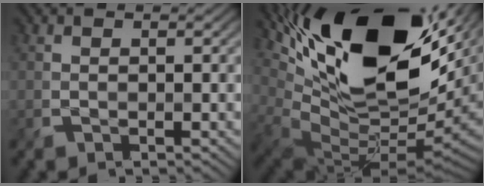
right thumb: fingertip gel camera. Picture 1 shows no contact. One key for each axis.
{"total": 19.9, "fx": 7.4, "fy": 8.9, "fz": 16.2, "tx": -0.289, "ty": 0.005, "tz": 0.145}